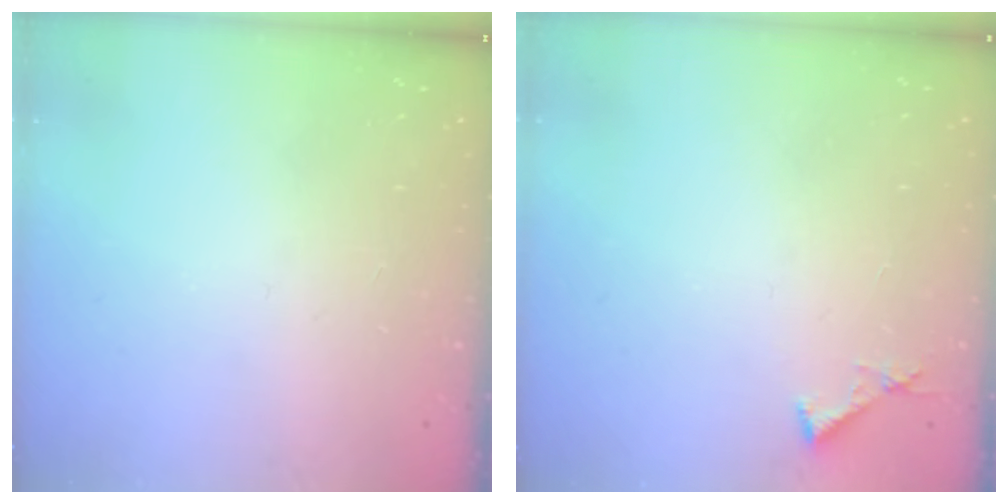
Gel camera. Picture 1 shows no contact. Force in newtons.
{"total": 3.6, "press": 3.6, "slide": 0.3}